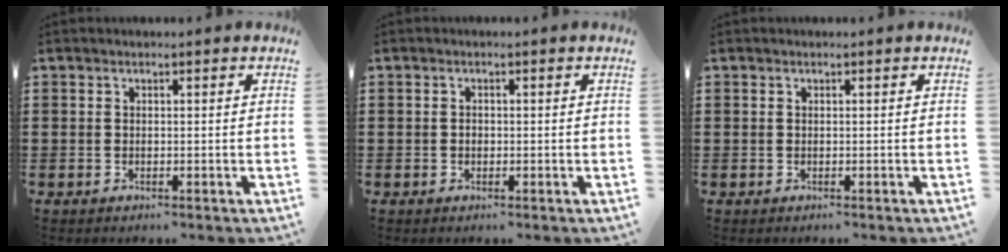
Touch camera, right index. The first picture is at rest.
{"total": 0.6, "force": [-0.2, 0.4, 0.4], "torque": [-0.010, 0.000, -0.003]}
{"total": 0.0}